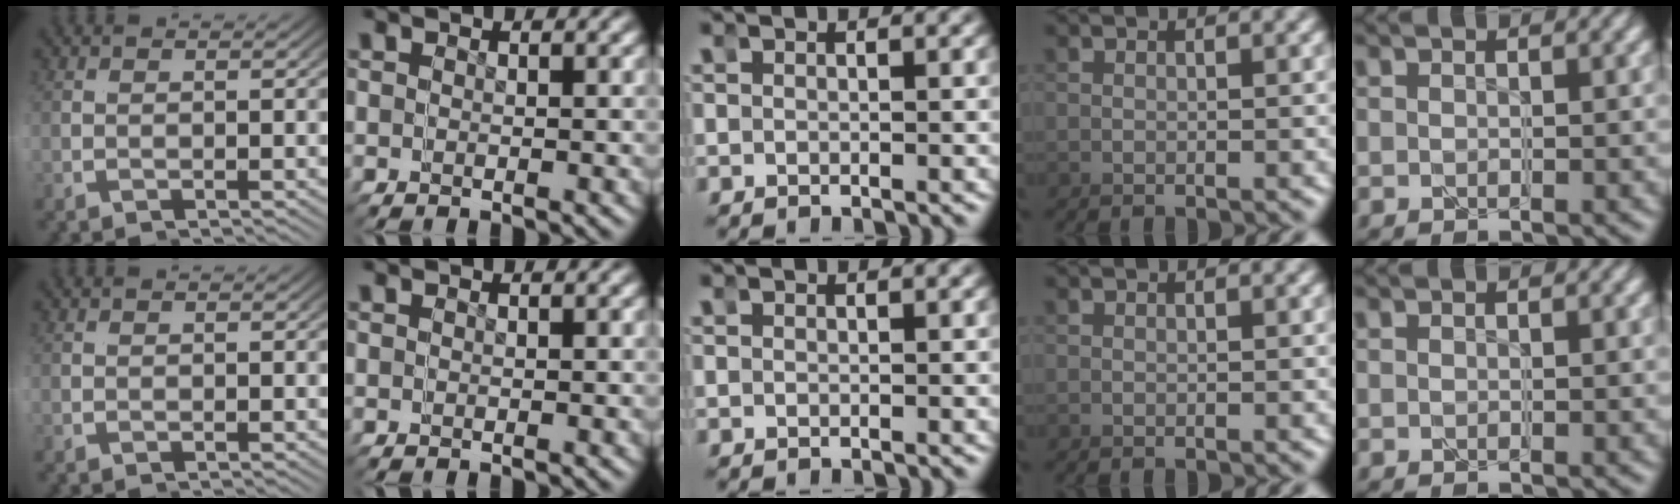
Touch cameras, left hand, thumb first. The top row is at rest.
{}